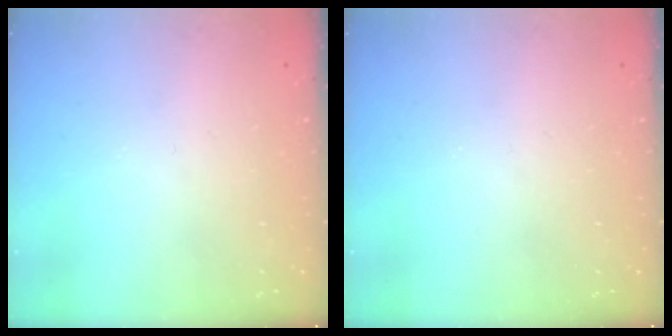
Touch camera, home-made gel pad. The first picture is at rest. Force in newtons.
{"total": 0.0}